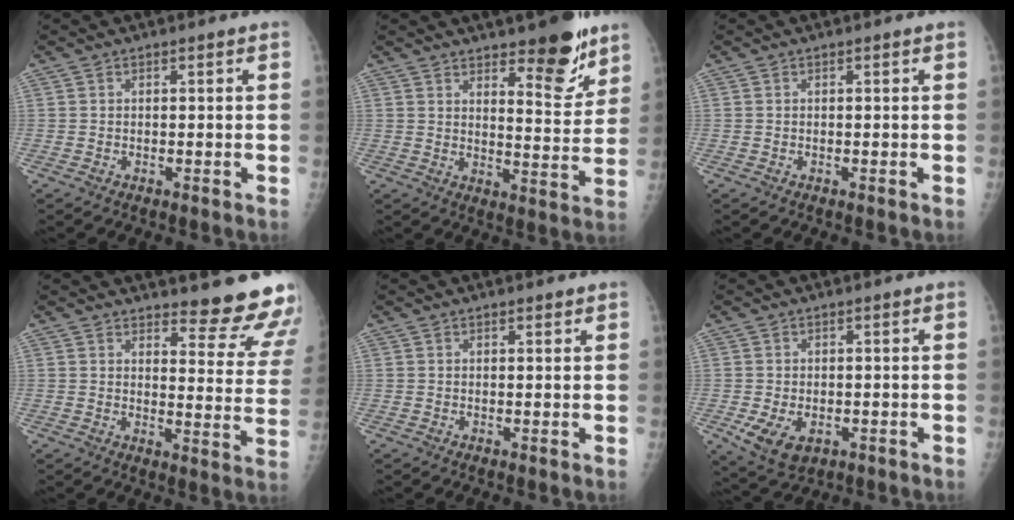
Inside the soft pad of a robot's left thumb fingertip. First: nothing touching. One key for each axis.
{"total": 10.6, "fx": 7.4, "fy": 3.4, "fz": 6.9, "tx": -0.065, "ty": -0.057, "tz": 0.111}
{"total": 0.0}
{"total": 14.5, "fx": 13.3, "fy": 3.3, "fz": 4.8, "tx": -0.013, "ty": -0.130, "tz": 0.144}
{"total": 0.8, "fx": 0.7, "fy": 0.3, "fz": 0.3, "tx": -0.004, "ty": -0.004, "tz": 0.009}
{"total": 6.3, "fx": -1.8, "fy": 4.1, "fz": 4.4, "tx": -0.074, "ty": -0.010, "tz": -0.019}